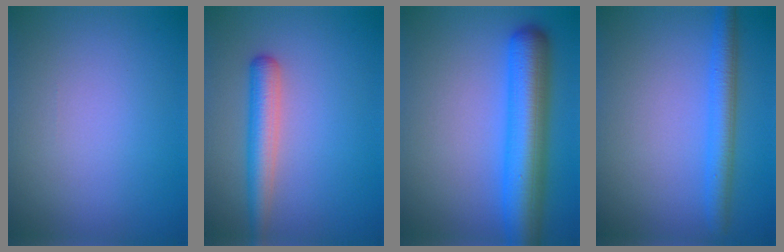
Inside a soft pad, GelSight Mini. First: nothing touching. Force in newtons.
{"total": 3.5, "press": 3.5, "slide": 0.1}
{"total": 7.8, "press": 7.8, "slide": 0.2}
{"total": 3.4, "press": 3.4, "slide": 0.2}